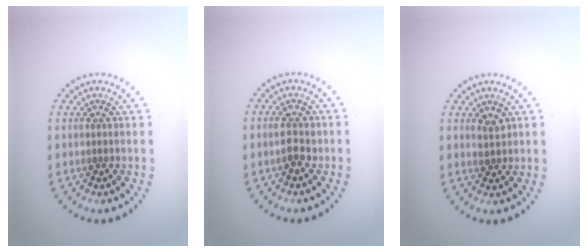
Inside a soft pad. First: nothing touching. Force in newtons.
{"total": 2.1, "press": 2.1, "slide": 0.2}
{"total": 1.4, "press": 1.3, "slide": 0.4}